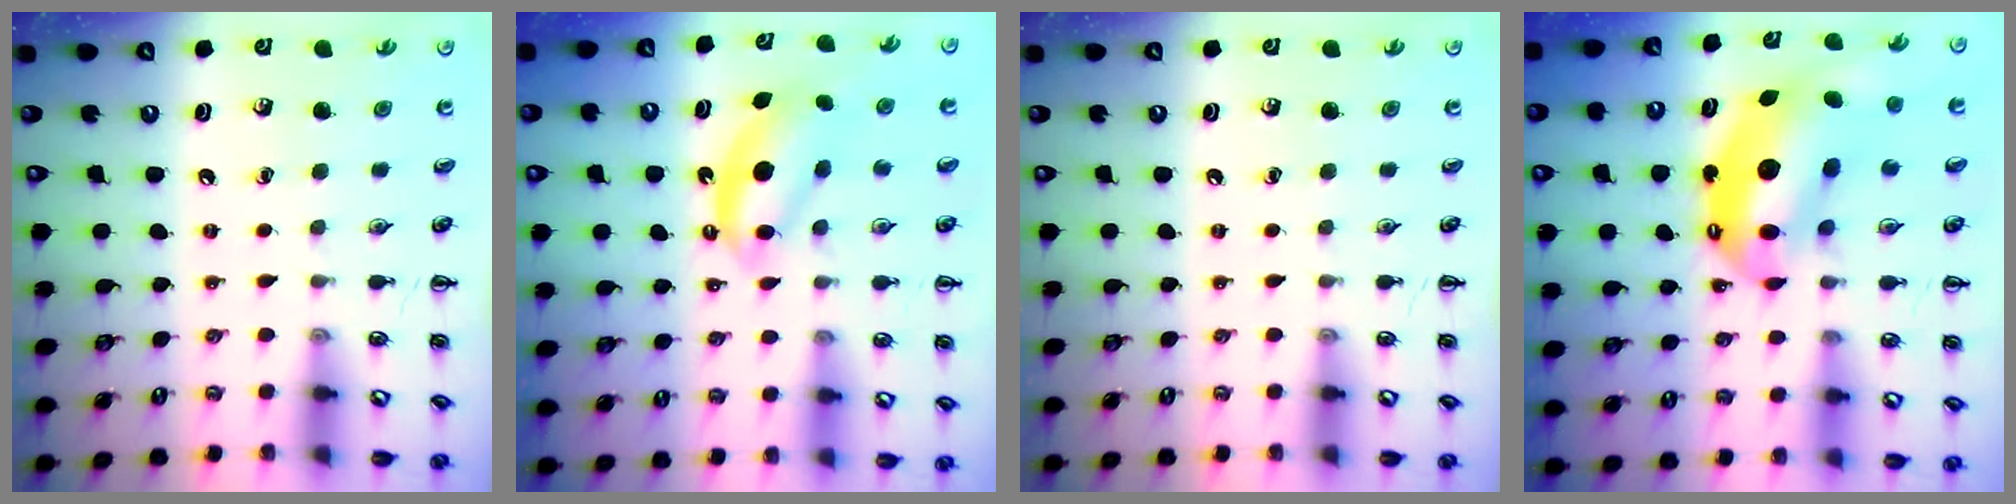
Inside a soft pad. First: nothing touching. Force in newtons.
{"total": 7.0, "press": 7.0, "slide": 0.8}
{"total": 0.0}
{"total": 12.3, "press": 11.9, "slide": 2.9}